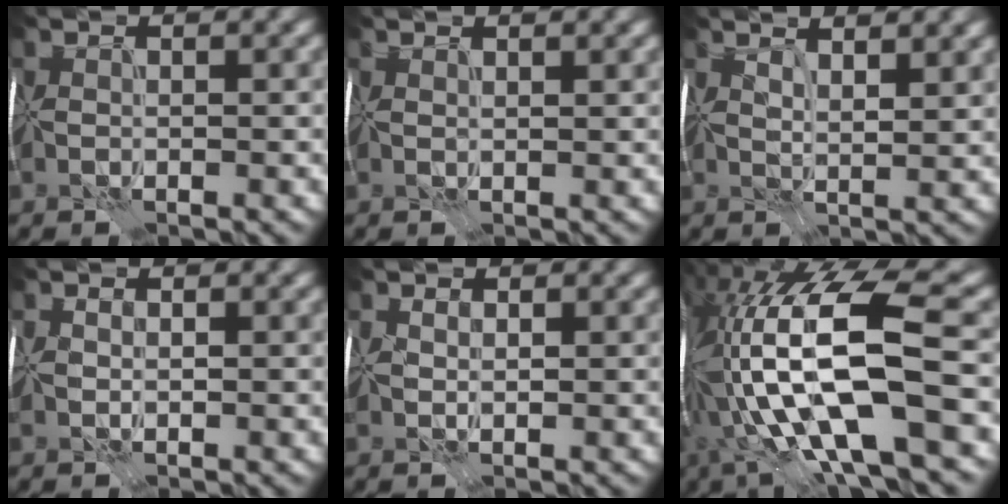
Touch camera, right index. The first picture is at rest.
{"total": 1.7, "force": [1.6, 0.3, 0.5], "torque": [-0.008, 0.011, 0.011]}
{"total": 5.5, "force": [4.2, 1.5, 3.3], "torque": [-0.039, 0.030, 0.044]}
{"total": 0.8, "force": [0.4, -0.1, -0.7], "torque": [-0.004, 0.001, 0.008]}
{"total": 1.2, "force": [0.9, 0.2, -0.7], "torque": [-0.006, 0.004, 0.015]}
{"total": 16.3, "force": [-1.1, 4.9, 15.5], "torque": [-0.302, 0.001, 0.001]}